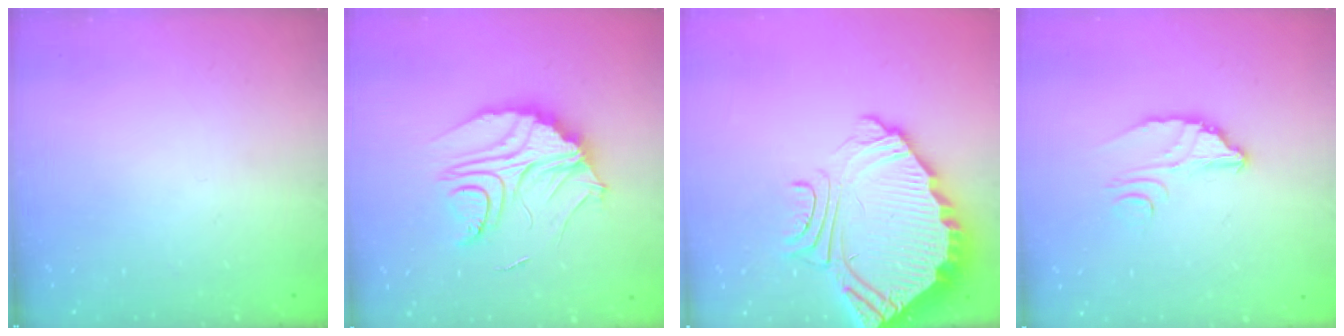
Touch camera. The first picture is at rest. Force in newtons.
{"total": 14.7, "press": 14.6, "slide": 1.1}
{"total": 8.9, "press": 8.9, "slide": 0.6}
{"total": 4.8, "press": 4.8, "slide": 0.4}